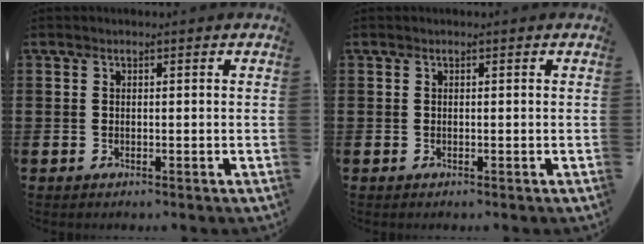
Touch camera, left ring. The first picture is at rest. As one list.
[{"total": 0.0}]